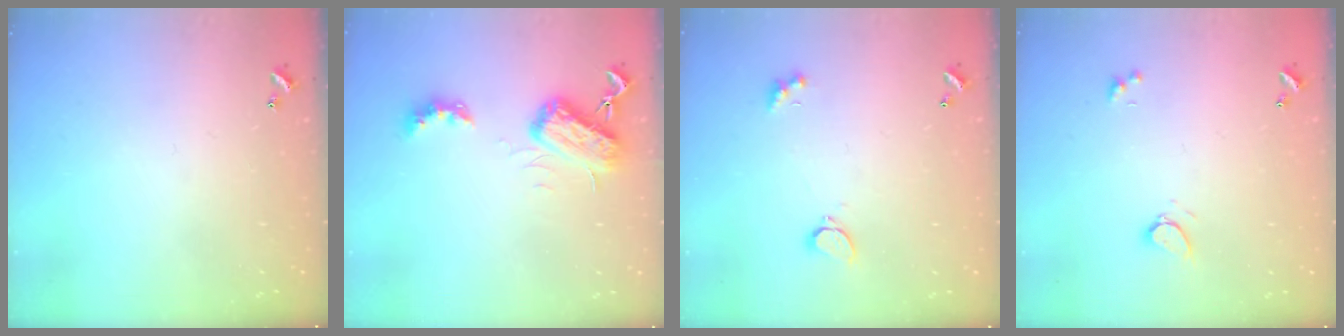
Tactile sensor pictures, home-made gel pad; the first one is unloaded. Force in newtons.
{"total": 6.2, "press": 6.2, "slide": 0.8}
{"total": 2.1, "press": 2.0, "slide": 0.6}
{"total": 0.9, "press": 0.8, "slide": 0.5}